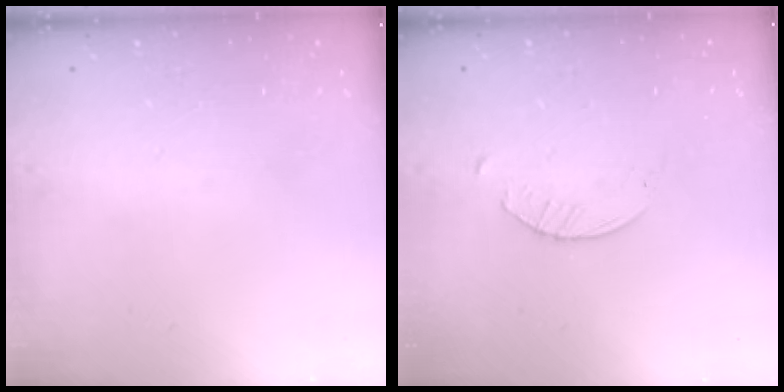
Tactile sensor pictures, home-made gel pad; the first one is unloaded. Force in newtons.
{"total": 2.0, "press": 2.0, "slide": 0.3}